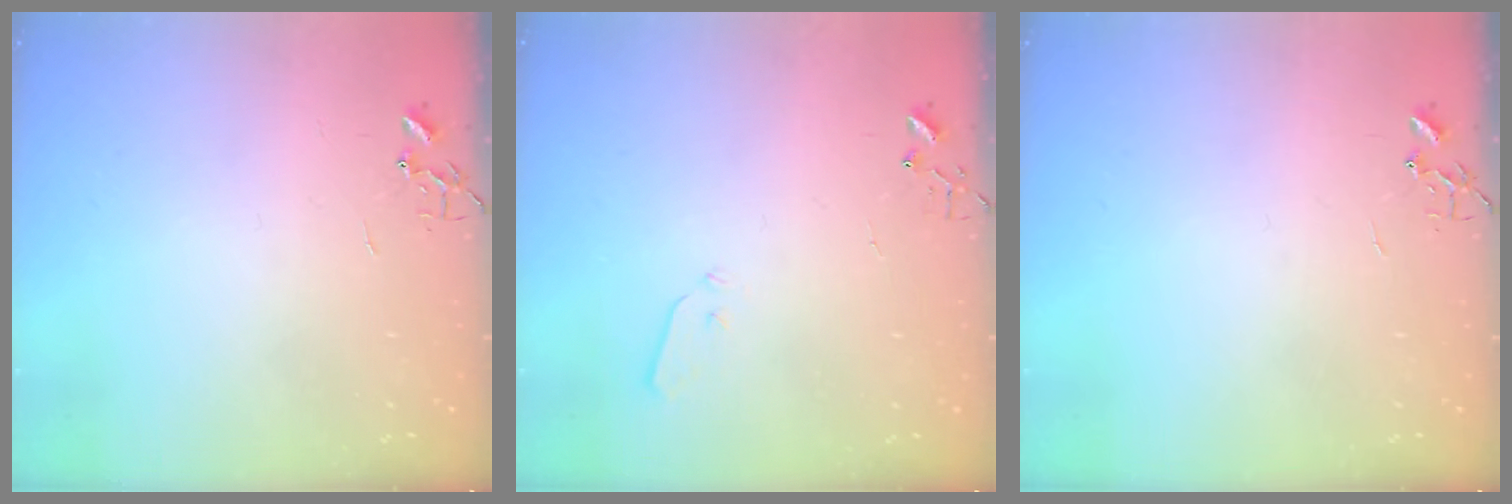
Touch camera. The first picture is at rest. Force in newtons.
{"total": 3.6, "press": 3.6, "slide": 0.6}
{"total": 0.0}